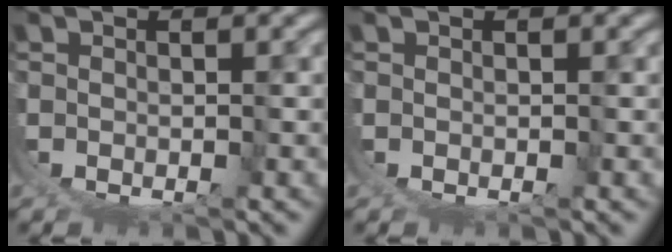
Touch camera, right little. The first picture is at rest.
{"total": 0.0}